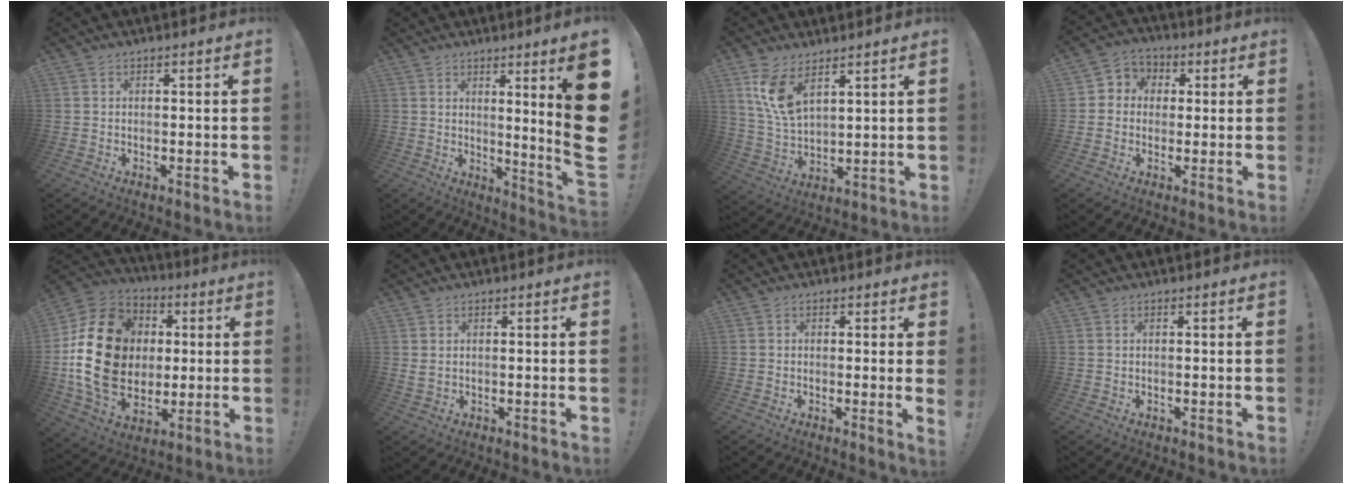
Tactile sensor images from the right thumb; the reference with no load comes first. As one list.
[{"total": 12.7, "force": [3.1, -1.9, 12.2], "torque": [-0.168, -0.053, 0.031]}, {"total": 9.9, "force": [6.2, 4.3, 6.5], "torque": [-0.121, -0.032, 0.116]}, {"total": 5.7, "force": [-0.8, 5.4, 1.5], "torque": [-0.013, 0.012, -0.012]}, {"total": 24.6, "force": [1.6, 19.2, 15.3], "torque": [-0.261, 0.011, 0.054]}, {"total": 1.5, "force": [0.8, 0.4, 1.2], "torque": [-0.017, -0.003, 0.014]}, {"total": 1.8, "force": [0.5, -0.4, 1.7], "torque": [-0.014, -0.010, 0.003]}, {"total": 0.0}]